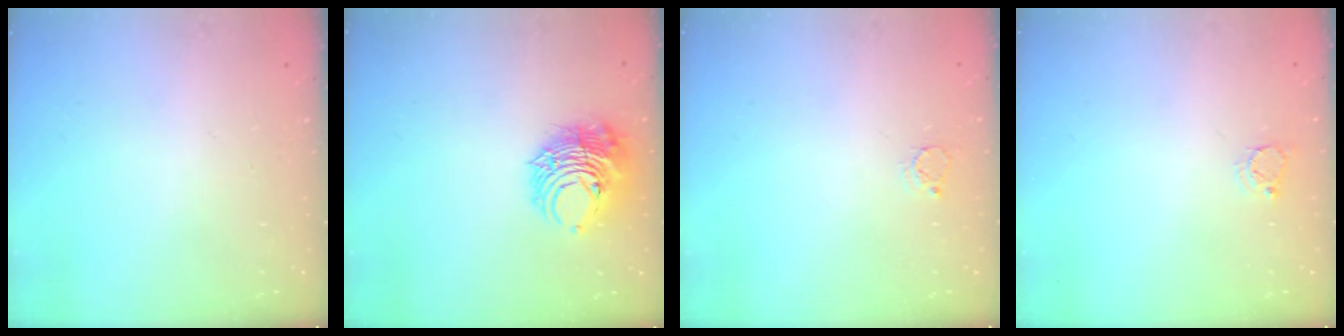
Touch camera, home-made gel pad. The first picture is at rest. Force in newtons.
{"total": 11.0, "press": 11.0, "slide": 0.8}
{"total": 3.1, "press": 3.1, "slide": 0.1}
{"total": 3.1, "press": 3.1, "slide": 0.4}